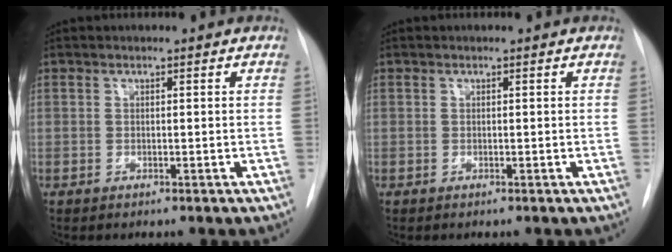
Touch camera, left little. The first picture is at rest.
{"total": 0.0}